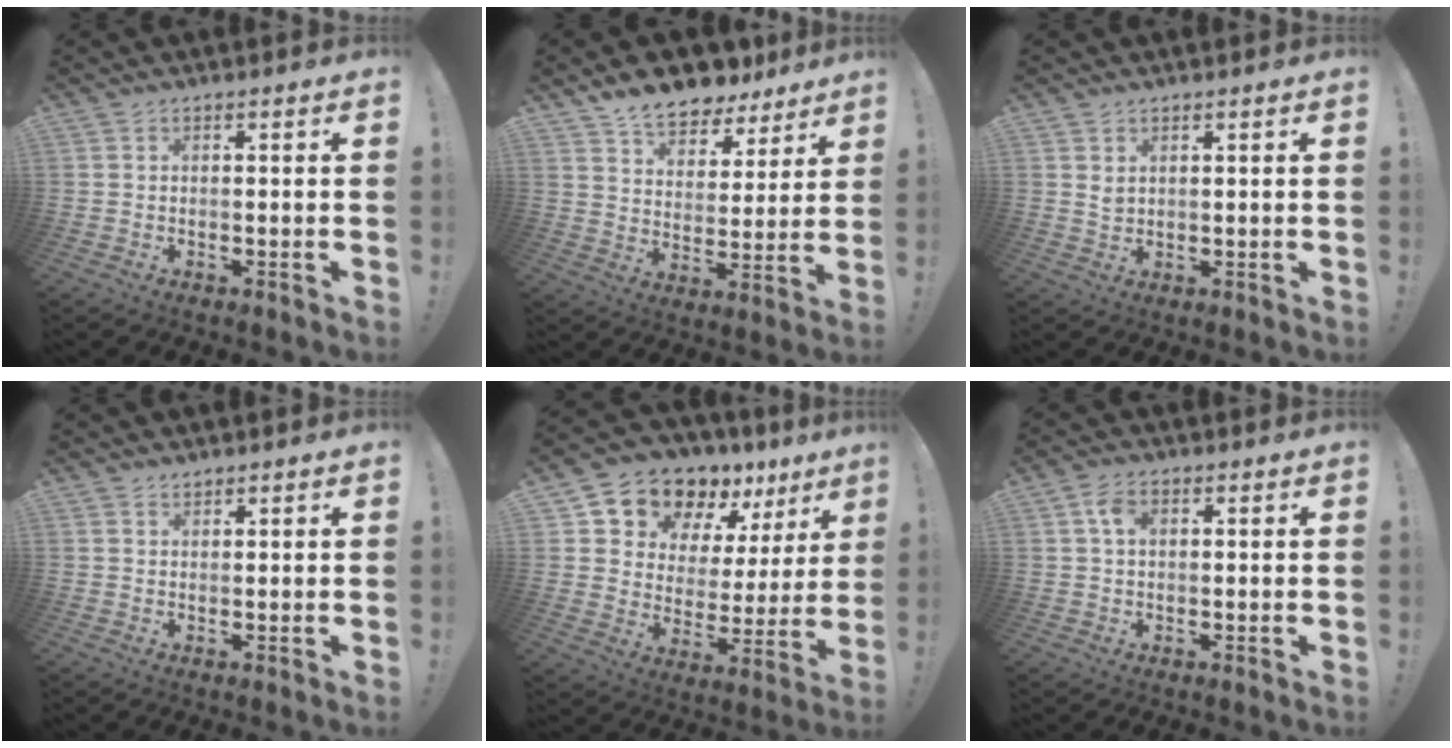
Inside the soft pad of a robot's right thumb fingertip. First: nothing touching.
{"total": 10.4, "force": [9.3, 4.2, 2.1], "torque": [-0.047, -0.077, 0.174]}
{"total": 2.1, "force": [1.4, 1.2, 1.0], "torque": [-0.013, -0.006, 0.026]}
{"total": 1.4, "force": [1.3, 0.5, 0.3], "torque": [0.002, -0.009, 0.022]}
{"total": 13.3, "force": [11.1, 6.6, 3.2], "torque": [-0.053, -0.097, 0.204]}
{"total": 4.5, "force": [1.4, 2.9, 3.2], "torque": [-0.053, 0.004, 0.025]}